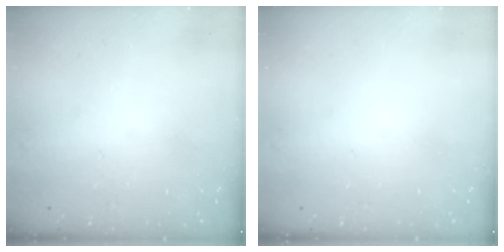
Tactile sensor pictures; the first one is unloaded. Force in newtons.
{"total": 0.0}